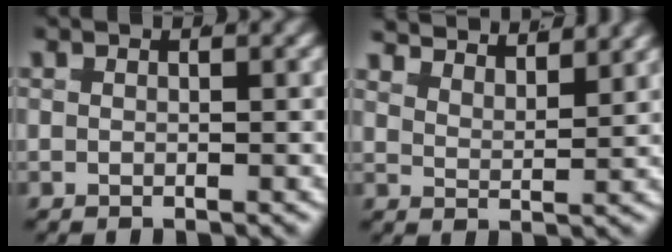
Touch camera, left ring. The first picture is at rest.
{"total": 4.9, "force": [4.0, 2.0, 2.1], "torque": [-0.038, 0.001, 0.059]}